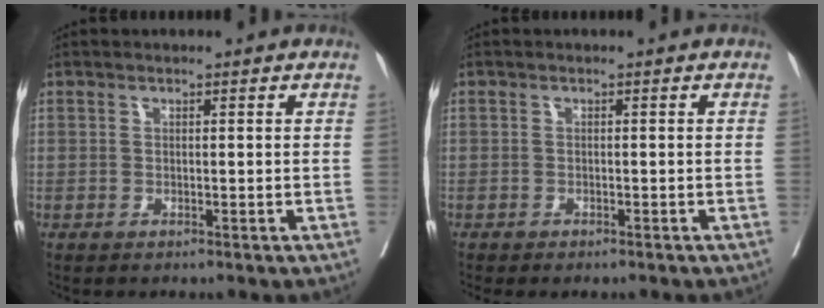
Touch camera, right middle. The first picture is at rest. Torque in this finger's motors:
{"motor_torque": [0.97, -1.17, 0.45, 0.12]}